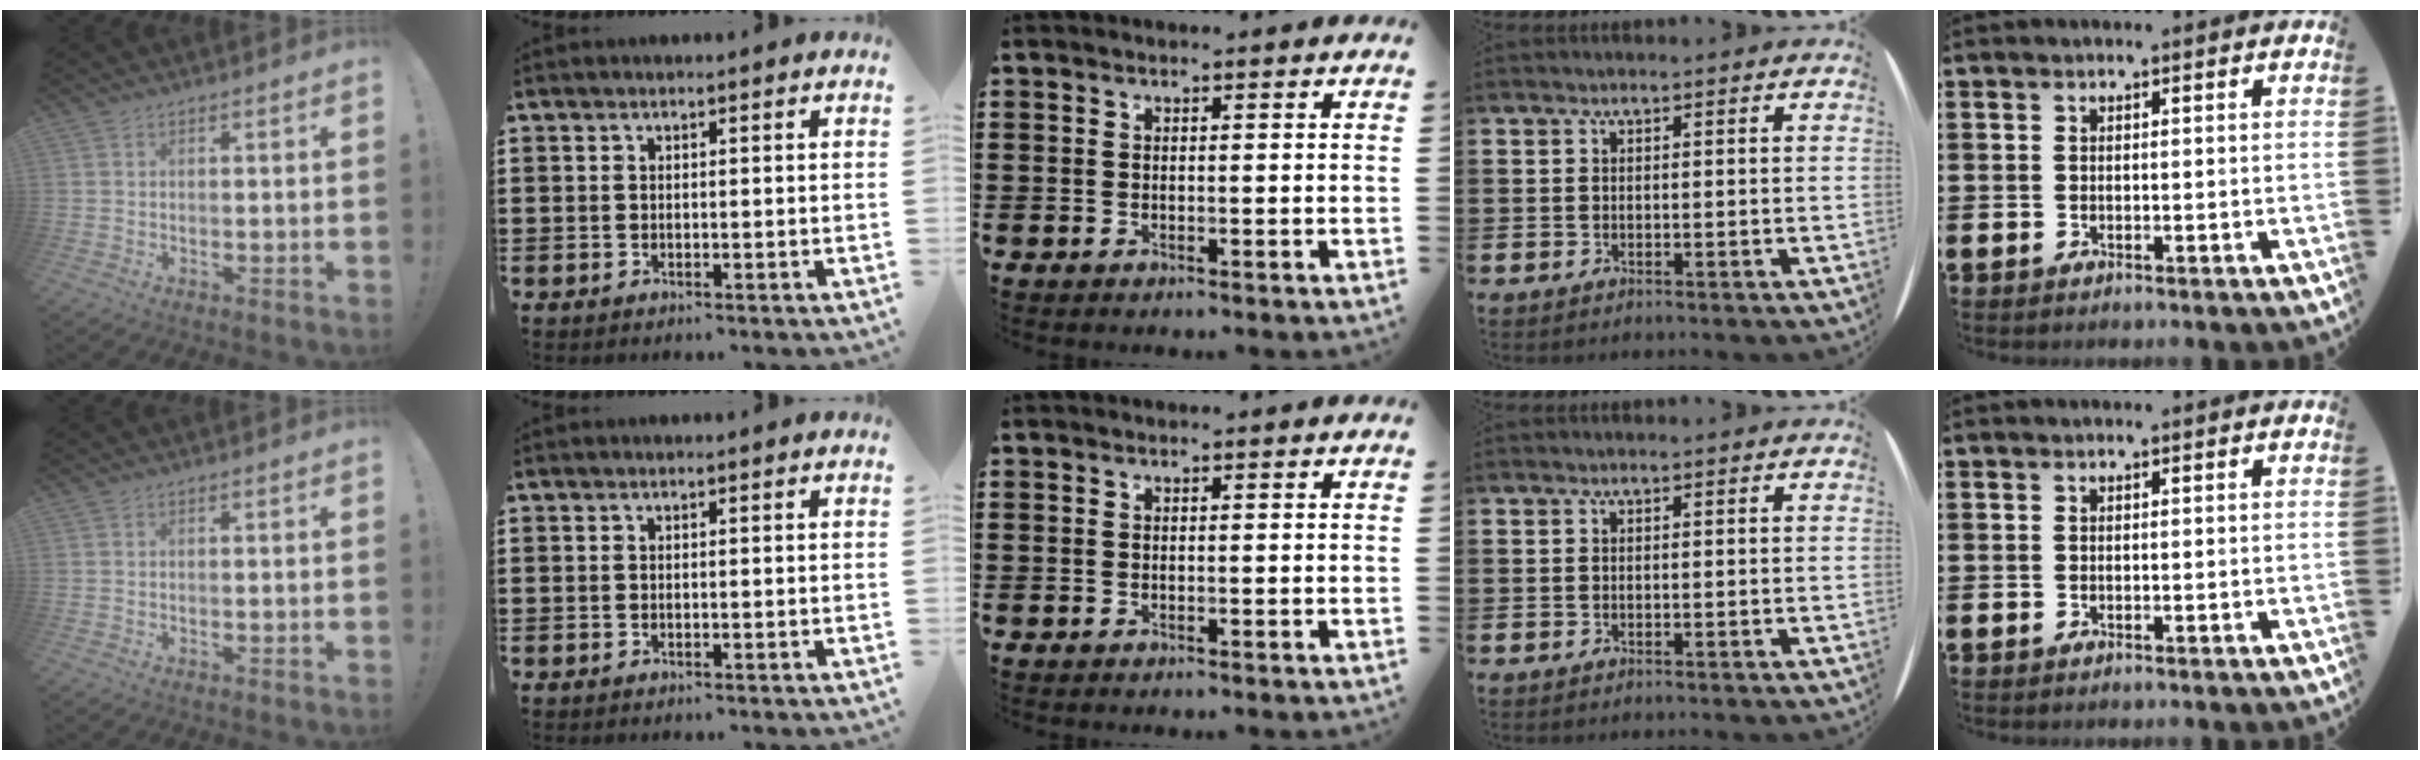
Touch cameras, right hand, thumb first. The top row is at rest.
{}